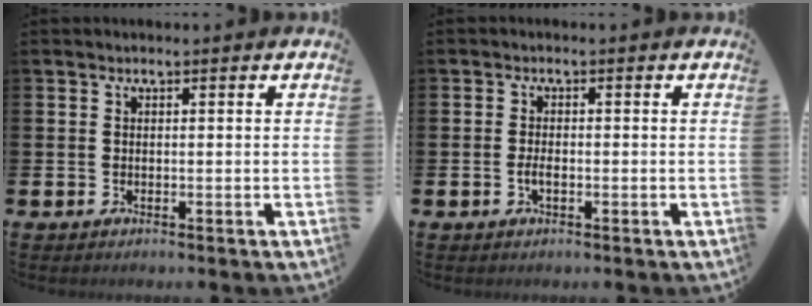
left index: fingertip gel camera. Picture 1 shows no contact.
{"total": 1.6, "force": [-0.5, 0.7, 1.3], "torque": [-0.020, -0.001, -0.011]}